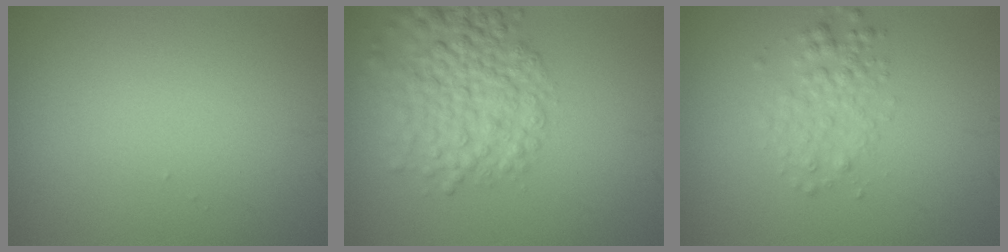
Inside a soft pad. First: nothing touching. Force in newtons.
{"total": 6.3, "press": 6.2, "slide": 0.2}
{"total": 2.3, "press": 2.3, "slide": 0.1}